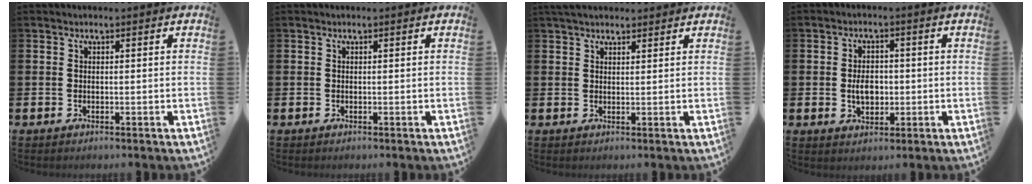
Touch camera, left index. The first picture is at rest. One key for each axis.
{"total": 0.0}
{"total": 2.7, "fx": 2.4, "fy": 1.0, "fz": 0.8, "tx": -0.006, "ty": -0.004, "tz": 0.042}
{"total": 3.8, "fx": -0.2, "fy": 2.6, "fz": 2.7, "tx": -0.031, "ty": -0.001, "tz": -0.011}